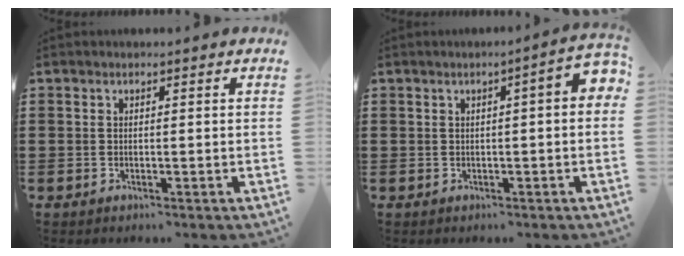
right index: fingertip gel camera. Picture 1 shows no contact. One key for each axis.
{"total": 2.5, "fx": -0.2, "fy": 0.3, "fz": 2.4, "tx": -0.042, "ty": 0.001, "tz": -0.005}